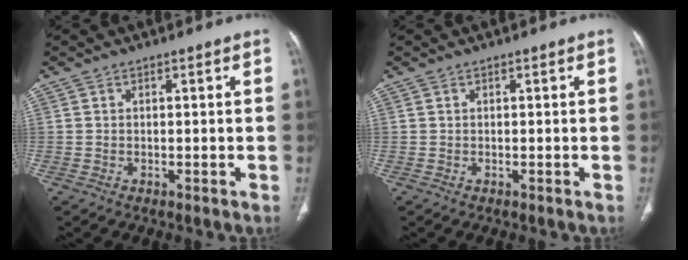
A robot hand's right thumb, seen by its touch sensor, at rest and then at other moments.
{"total": 0.0}